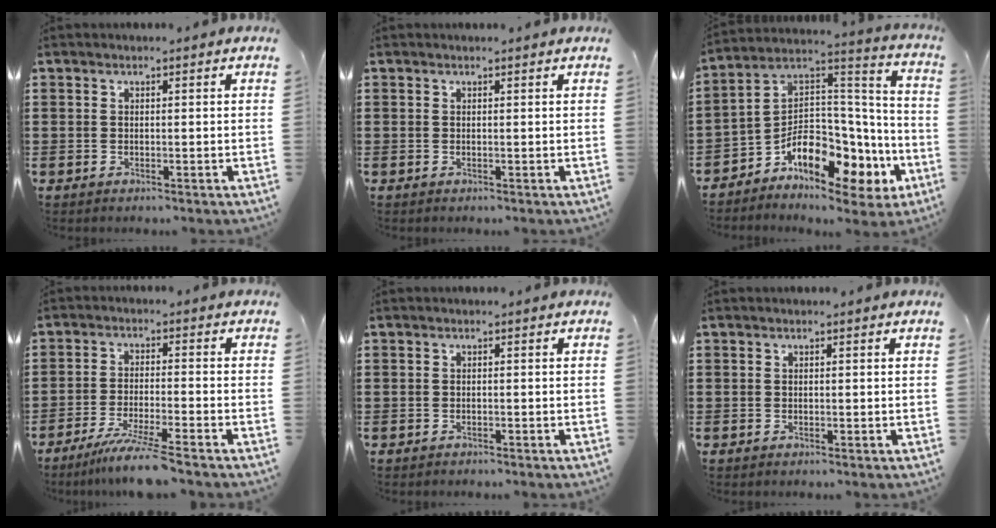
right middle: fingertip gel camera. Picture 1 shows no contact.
{"total": 0.0}
{"total": 10.3, "force": [-6.0, 5.3, 6.5], "torque": [-0.132, -0.006, -0.112]}
{"total": 6.4, "force": [-5.3, -0.6, 3.6], "torque": [-0.075, -0.025, -0.100]}
{"total": 0.5, "force": [-0.5, 0.0, 0.0], "torque": [-0.002, -0.002, -0.011]}
{"total": 0.0}